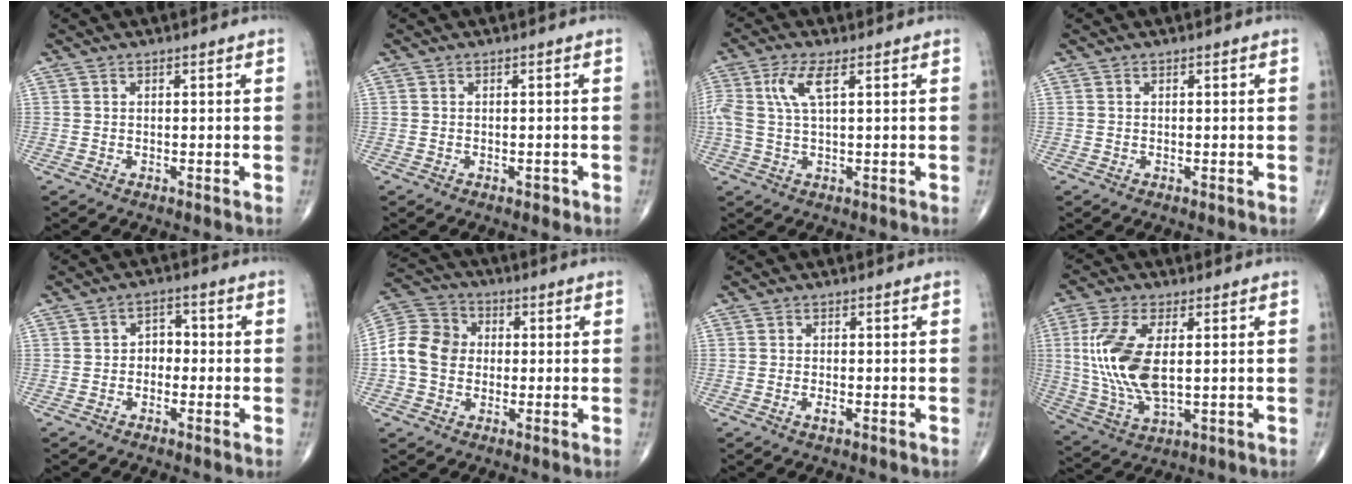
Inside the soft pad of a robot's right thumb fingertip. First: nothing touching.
{"total": 1.0, "force": [-0.5, 0.6, 0.6], "torque": [-0.007, 0.001, -0.007]}
{"total": 5.9, "force": [1.8, 1.7, 5.4], "torque": [-0.143, 0.009, 0.037]}
{"total": 0.0}
{"total": 3.5, "force": [-0.7, 2.7, 2.1], "torque": [-0.010, 0.019, -0.025]}
{"total": 10.4, "force": [-0.4, 8.7, 5.8], "torque": [-0.096, 0.032, -0.018]}
{"total": 1.4, "force": [-0.6, 0.6, 1.2], "torque": [-0.021, 0.000, -0.012]}
{"total": 14.3, "force": [1.5, 6.7, 12.5], "torque": [-0.273, -0.009, 0.037]}